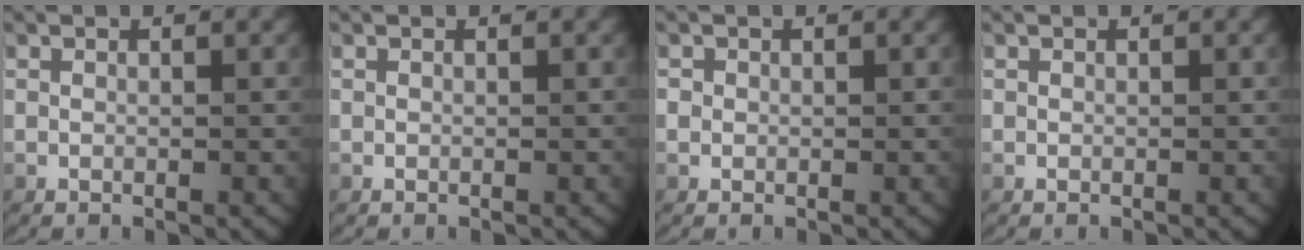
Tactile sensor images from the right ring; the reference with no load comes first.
{"total": 0.0}
{"total": 0.7, "force": [-0.1, 0.7, 0.1], "torque": [-0.012, -0.007, 0.002]}
{"total": 0.0}